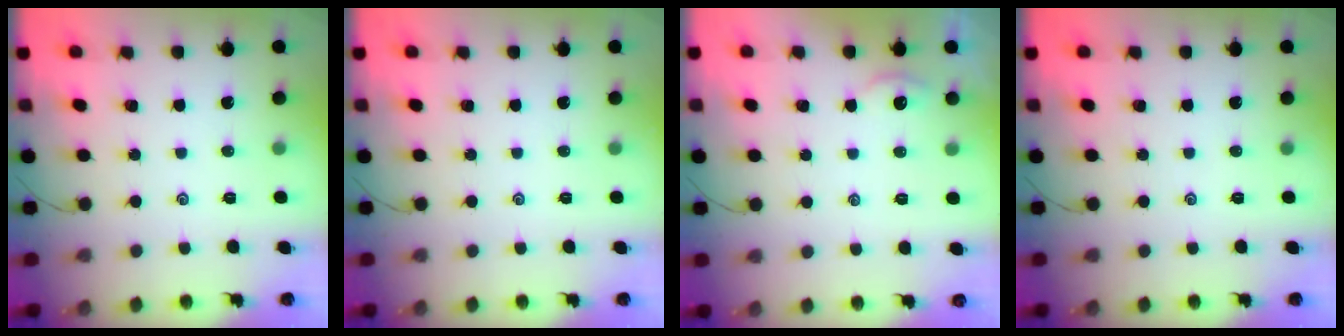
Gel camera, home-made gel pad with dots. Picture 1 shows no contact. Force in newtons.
{"total": 0.0}
{"total": 1.2, "press": 1.2, "slide": 0.2}
{"total": 0.0}